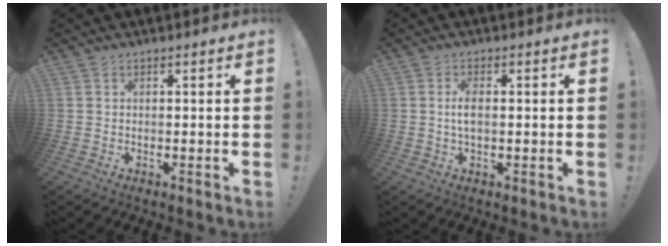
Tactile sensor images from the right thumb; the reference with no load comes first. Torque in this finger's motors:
{"motor_torque": [0.54, 1.00, 0.68, -0.09, 0.21]}